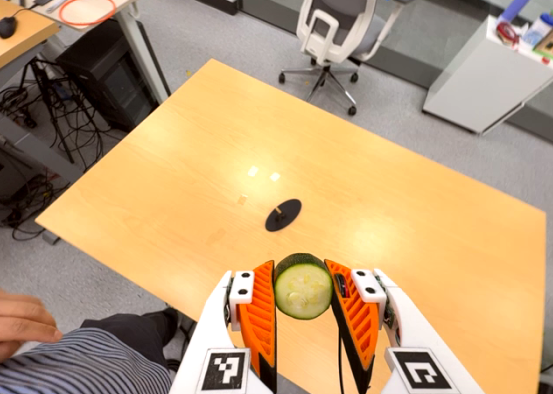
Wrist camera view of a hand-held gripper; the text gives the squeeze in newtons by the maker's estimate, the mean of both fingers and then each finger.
{"total": 9.6, "left": 8.6, "right": 10.6}